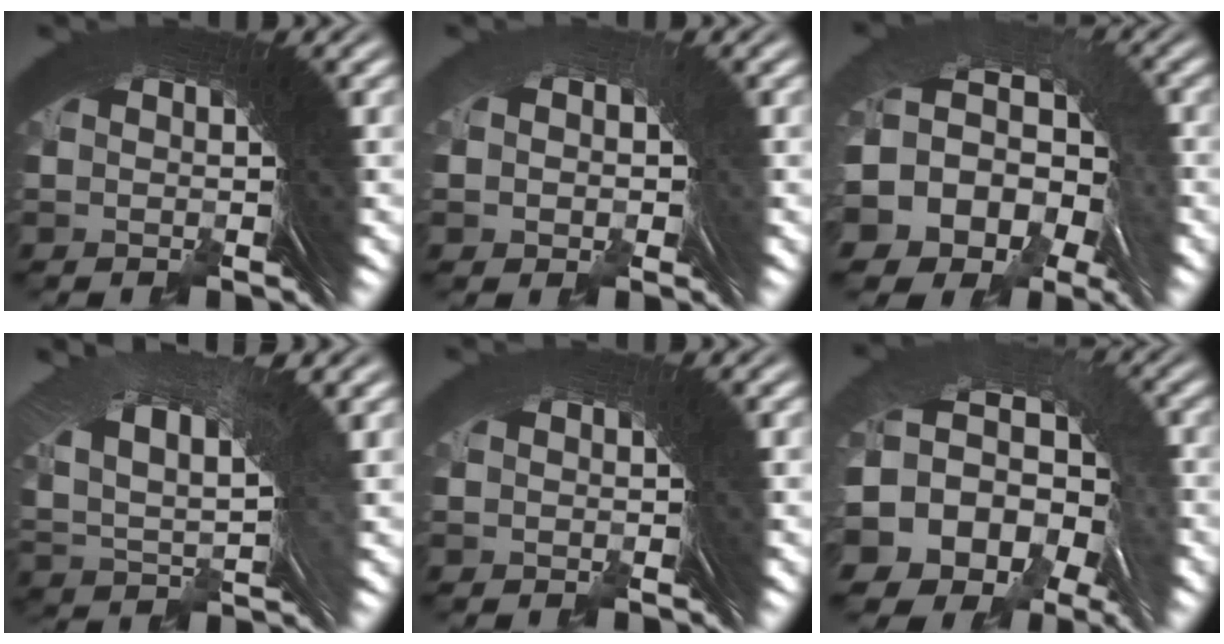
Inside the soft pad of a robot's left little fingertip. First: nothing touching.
{"total": 0.7, "force": [-0.5, 0.6, 0.0], "torque": [0.001, 0.008, -0.011]}
{"total": 12.1, "force": [-1.4, 9.6, 7.3], "torque": [-0.168, -0.033, -0.019]}
{"total": 6.9, "force": [2.4, 3.7, 5.3], "torque": [-0.095, 0.006, 0.039]}
{"total": 0.9, "force": [-0.7, -0.4, -0.5], "torque": [0.017, 0.005, -0.010]}
{"total": 13.5, "force": [-1.7, 10.5, 8.4], "torque": [-0.181, -0.036, -0.024]}